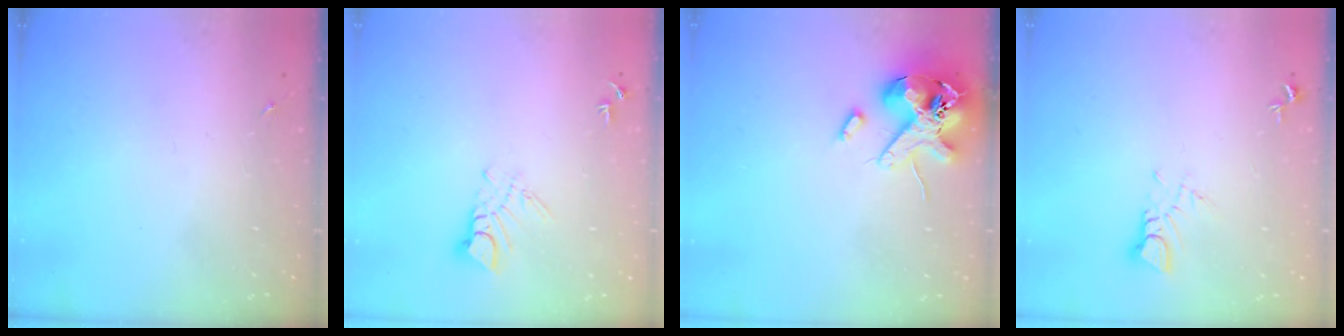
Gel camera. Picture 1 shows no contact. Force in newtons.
{"total": 5.9, "press": 5.9, "slide": 0.5}
{"total": 14.4, "press": 14.2, "slide": 2.4}
{"total": 4.0, "press": 3.9, "slide": 0.3}